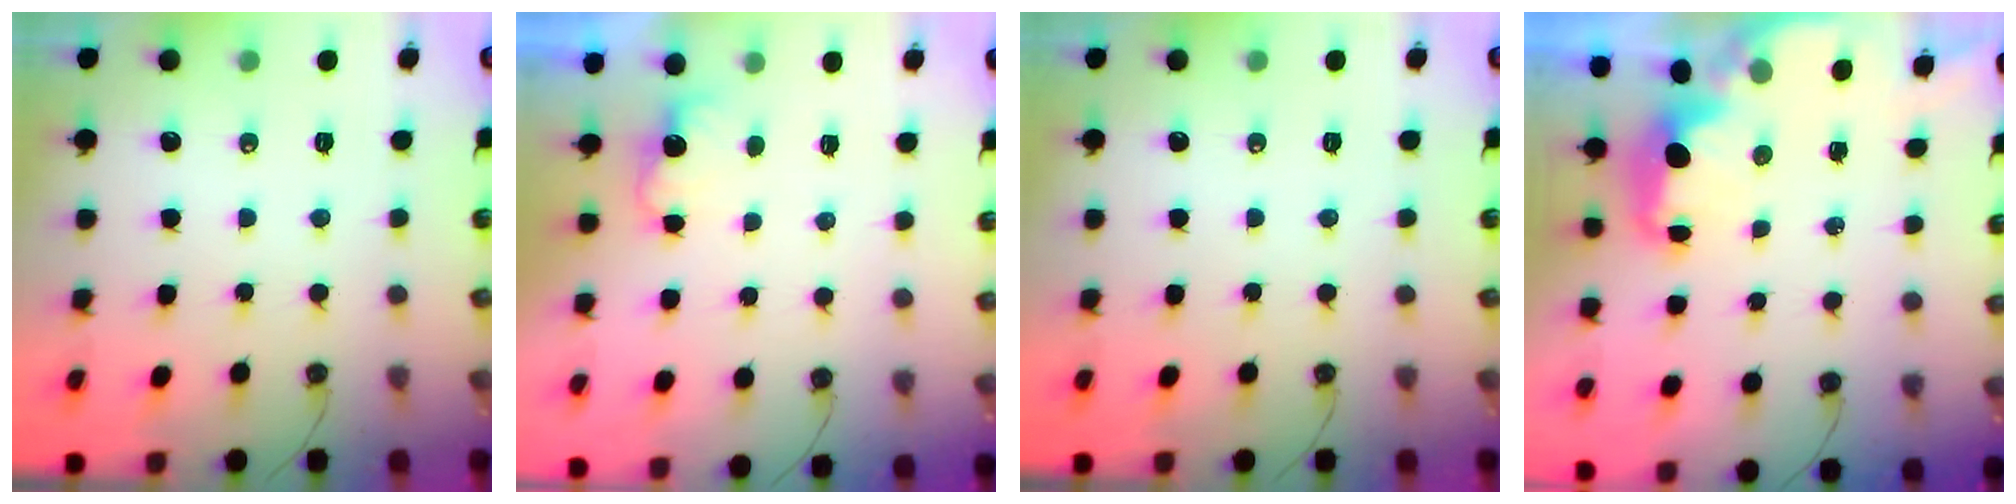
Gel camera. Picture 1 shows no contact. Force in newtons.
{"total": 2.6, "press": 2.5, "slide": 0.9}
{"total": 0.0}
{"total": 2.7, "press": 2.6, "slide": 0.6}